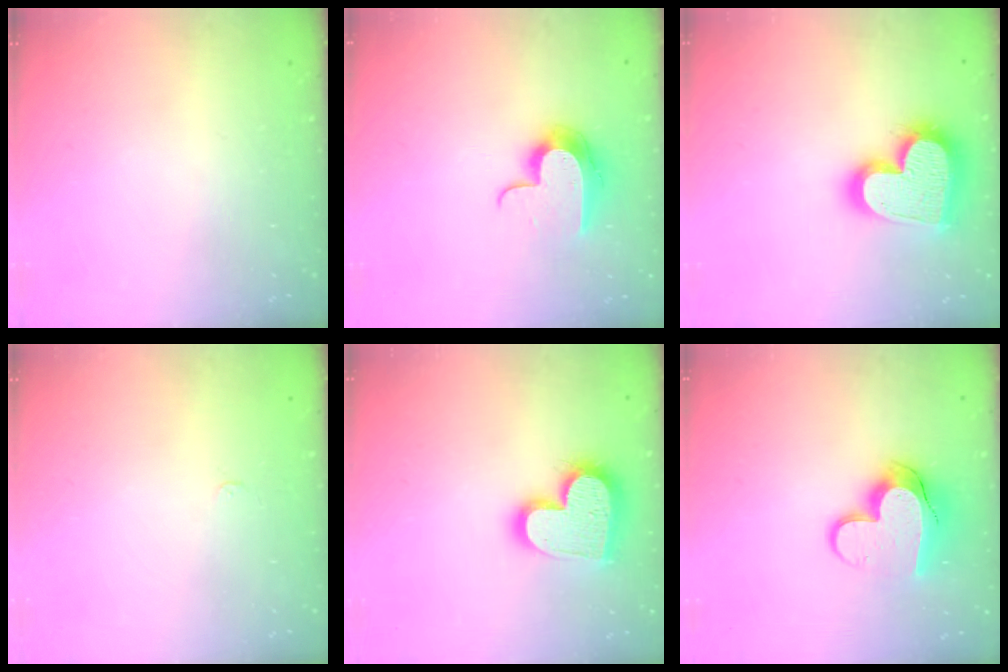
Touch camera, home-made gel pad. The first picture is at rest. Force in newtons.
{"total": 11.3, "press": 11.2, "slide": 0.7}
{"total": 21.5, "press": 21.4, "slide": 1.5}
{"total": 2.4, "press": 2.4, "slide": 0.3}
{"total": 16.7, "press": 16.7, "slide": 1.0}
{"total": 12.4, "press": 12.3, "slide": 1.1}